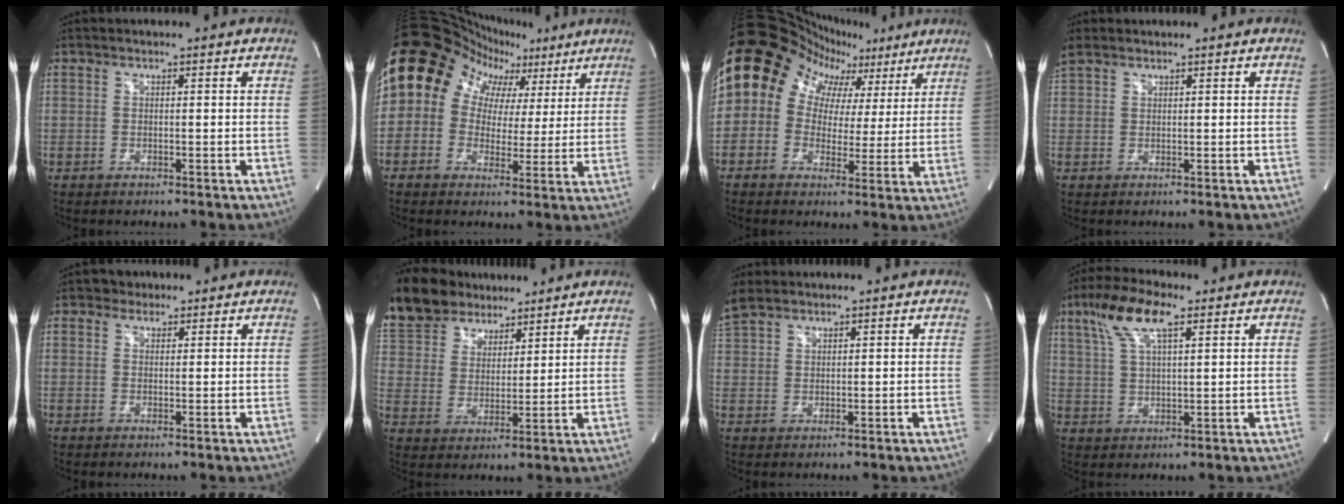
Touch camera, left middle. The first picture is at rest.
{"total": 17.6, "force": [7.0, 14.2, 7.7], "torque": [-0.127, 0.083, 0.103]}
{"total": 18.0, "force": [8.1, 14.0, 7.8], "torque": [-0.130, 0.083, 0.115]}
{"total": 3.0, "force": [2.5, 1.4, 0.9], "torque": [-0.034, 0.021, 0.056]}
{"total": 2.1, "force": [1.4, 1.5, 0.0], "torque": [0.002, 0.010, 0.016]}
{"total": 18.6, "force": [15.3, 8.3, 6.5], "torque": [-0.160, 0.046, 0.283]}
{"total": 5.0, "force": [4.1, 2.1, 1.9], "torque": [-0.054, 0.022, 0.092]}
{"total": 9.1, "force": [5.0, 2.3, 7.3], "torque": [-0.154, 0.022, 0.098]}